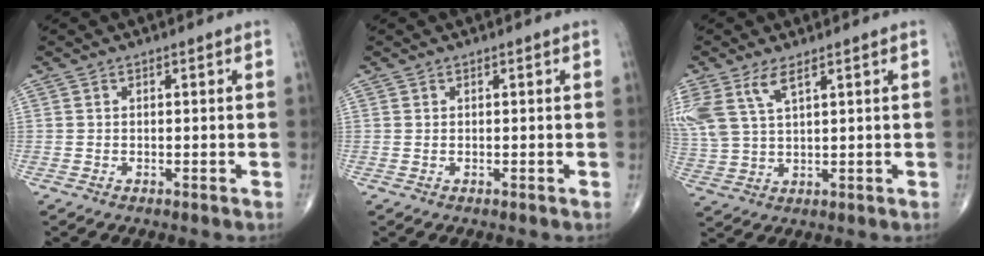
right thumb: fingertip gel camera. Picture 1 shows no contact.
{"total": 0.0}
{"total": 9.3, "force": [4.9, 3.9, 6.9], "torque": [-0.168, -0.007, 0.109]}